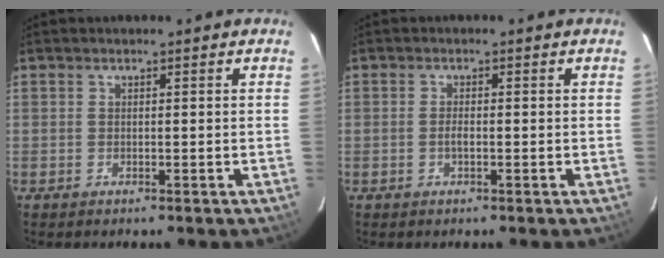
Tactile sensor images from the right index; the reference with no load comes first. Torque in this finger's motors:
{"motor_torque": [0.40, -0.11, 0.16, 0.05]}